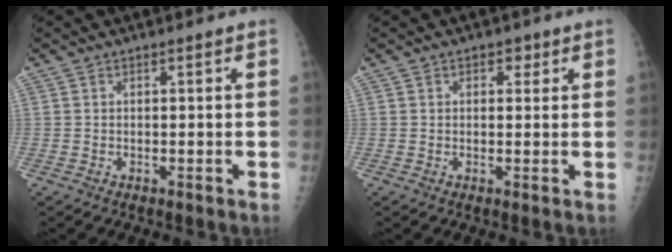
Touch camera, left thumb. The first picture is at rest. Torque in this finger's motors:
{"motor_torque": [0.03, 0.21, -0.13, -0.07, 0.02]}